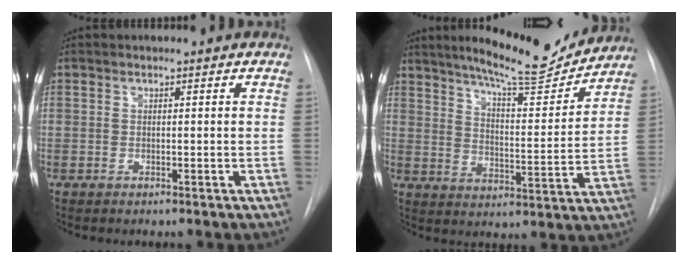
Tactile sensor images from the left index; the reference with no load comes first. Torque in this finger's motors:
{"motor_torque": [0.94, -1.20, 0.21, 0.06]}